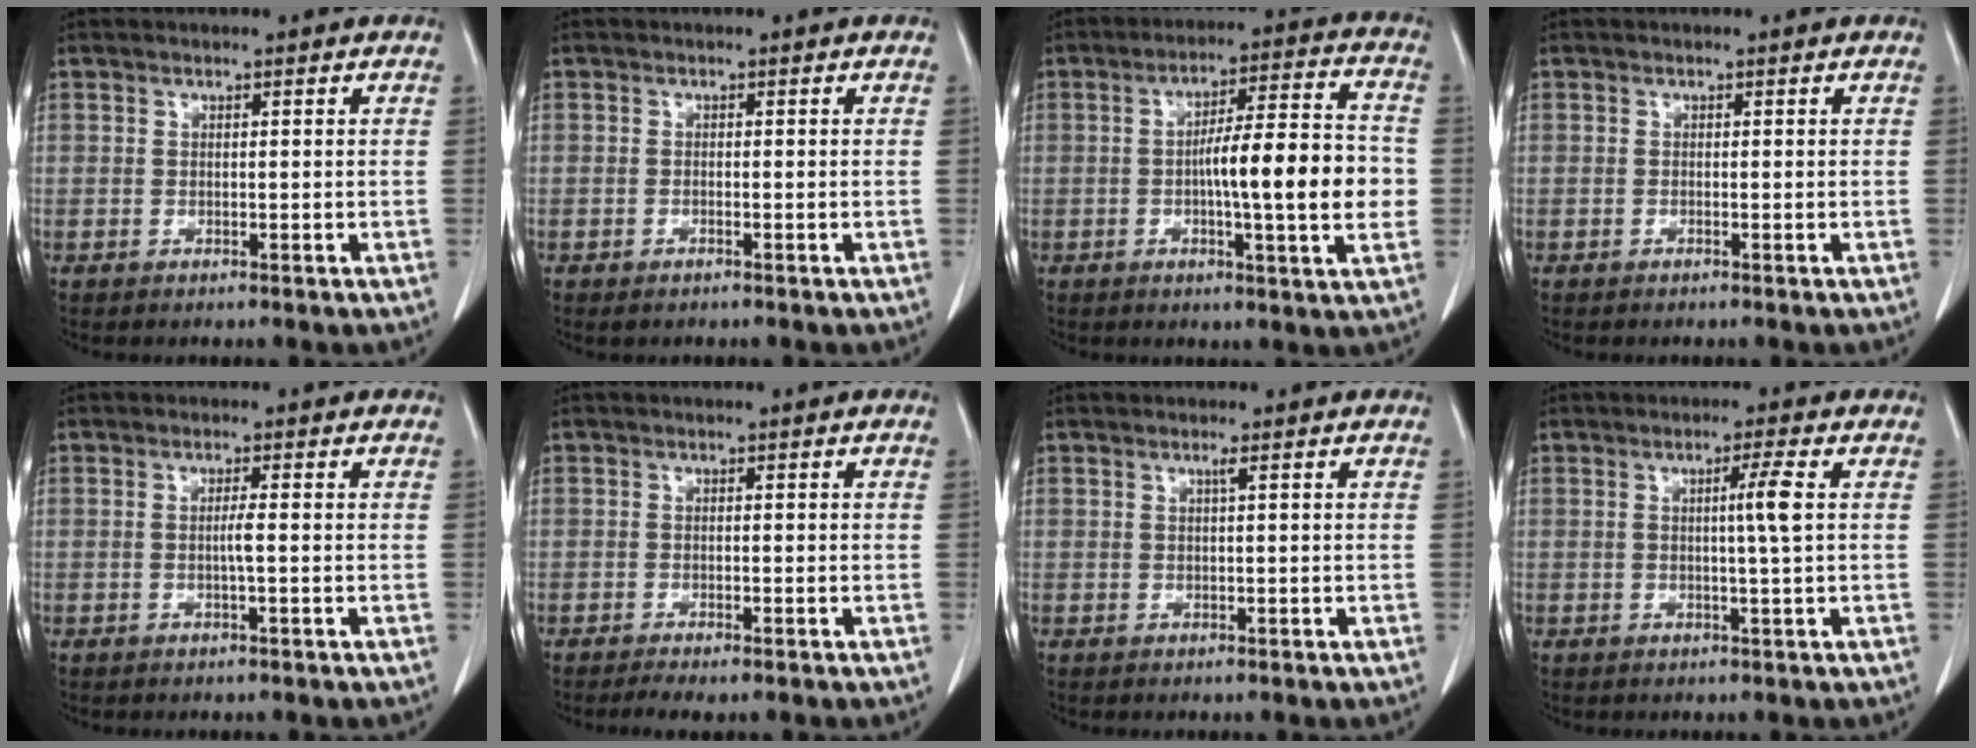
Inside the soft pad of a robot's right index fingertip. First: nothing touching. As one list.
[{"total": 0.7, "force": [-0.5, 0.3, 0.4], "torque": [-0.012, -0.002, -0.003]}, {"total": 13.9, "force": [-1.6, 1.2, 13.8], "torque": [-0.210, 0.012, -0.027]}, {"total": 0.0}, {"total": 1.6, "force": [-0.2, -0.2, 1.5], "torque": [-0.030, -0.001, -0.005]}, {"total": 3.0, "force": [-2.4, 0.3, 1.8], "torque": [-0.023, -0.007, -0.035]}, {"total": 0.6, "force": [0.2, -0.2, 0.5], "torque": [-0.013, -0.001, 0.008]}, {"total": 3.6, "force": [0.5, -0.9, 3.4], "torque": [-0.060, -0.003, 0.006]}]